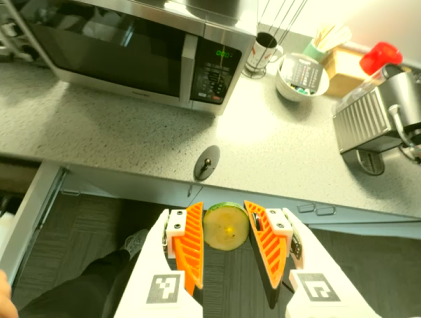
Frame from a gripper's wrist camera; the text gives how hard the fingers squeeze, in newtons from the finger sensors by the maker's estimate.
{"total": 9.5, "left": 9.8, "right": 9.2}